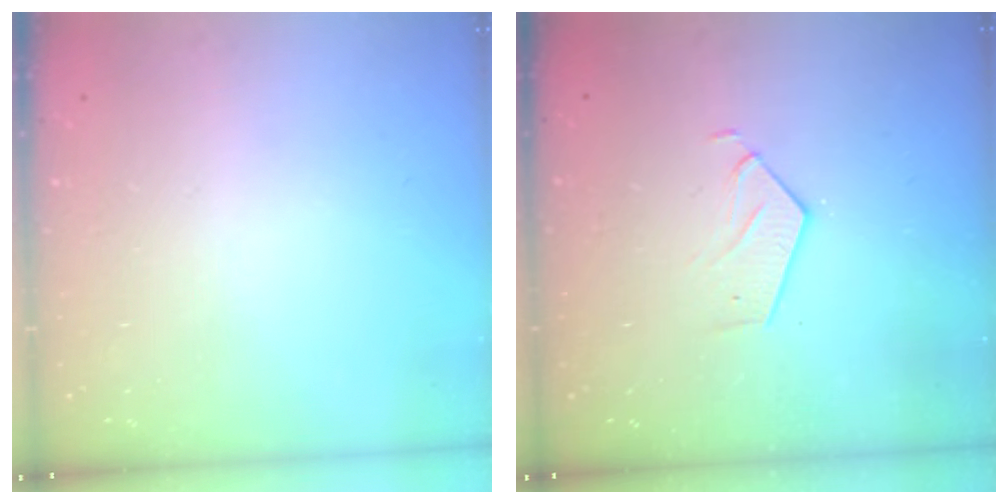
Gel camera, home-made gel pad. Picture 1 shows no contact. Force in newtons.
{"total": 3.2, "press": 3.1, "slide": 0.2}